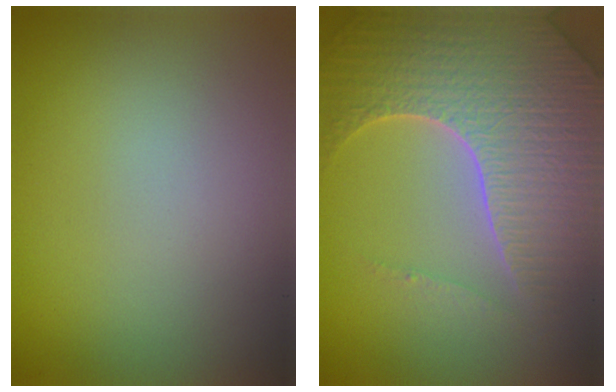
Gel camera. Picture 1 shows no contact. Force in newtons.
{"total": 7.1, "press": 6.9, "slide": 1.8}